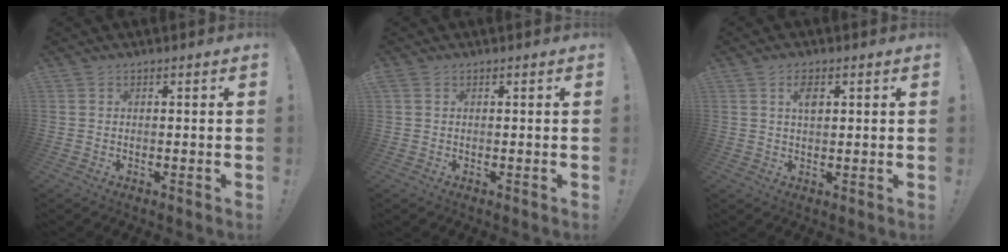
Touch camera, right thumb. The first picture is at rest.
{"total": 0.7, "force": [0.3, 0.6, 0.3], "torque": [-0.006, 0.002, 0.007]}
{"total": 3.8, "force": [1.5, 1.8, 3.0], "torque": [-0.042, -0.004, 0.020]}